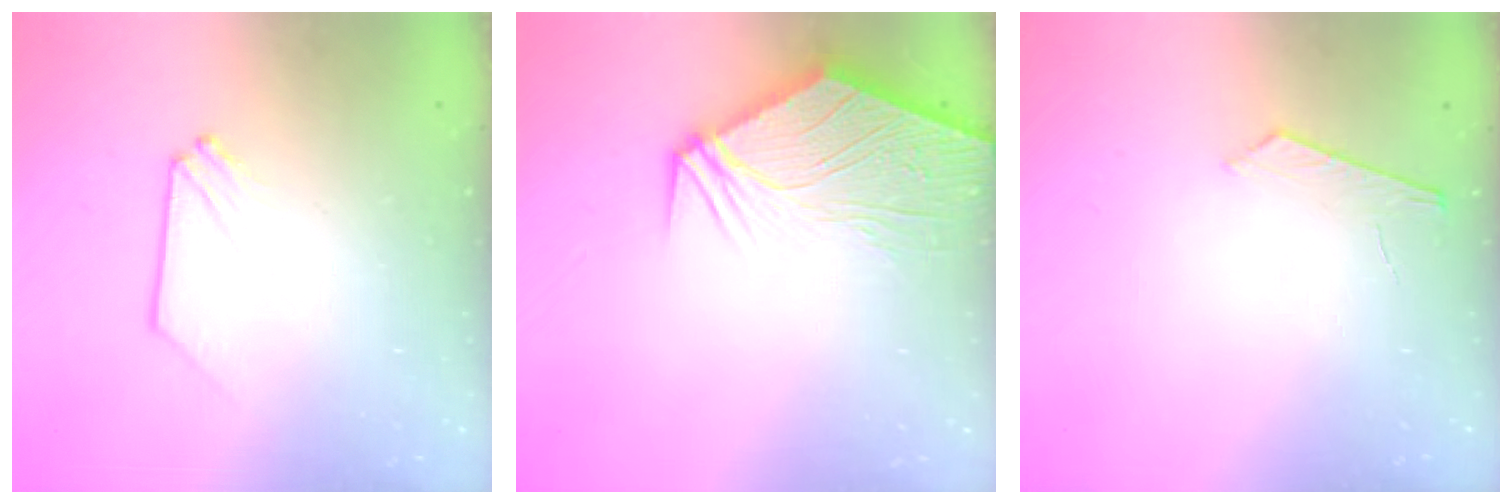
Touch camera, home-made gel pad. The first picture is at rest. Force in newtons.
{"total": 11.9, "press": 11.7, "slide": 1.9}
{"total": 4.8, "press": 4.8, "slide": 0.5}